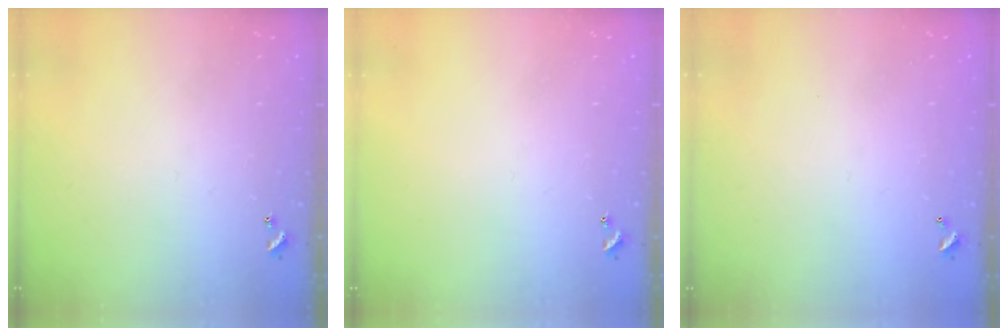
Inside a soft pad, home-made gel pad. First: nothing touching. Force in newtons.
{"total": 0.0}
{"total": 2.8, "press": 2.8, "slide": 0.1}